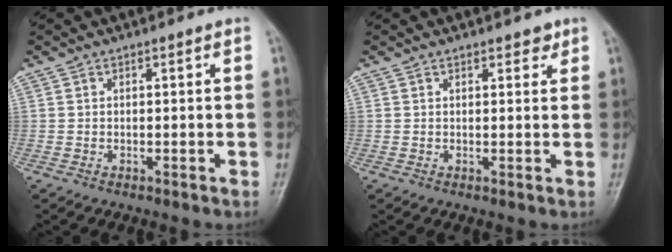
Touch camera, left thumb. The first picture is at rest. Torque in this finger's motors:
{"motor_torque": [-0.12, -0.07, -0.13, -0.13, 0.03]}